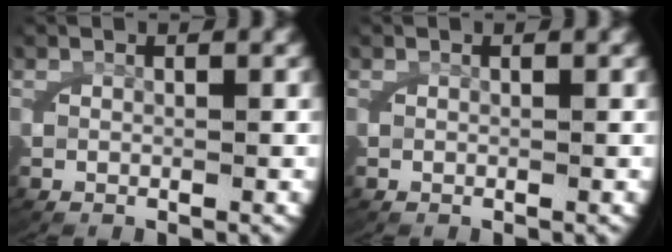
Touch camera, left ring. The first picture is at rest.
{"total": 0.0}